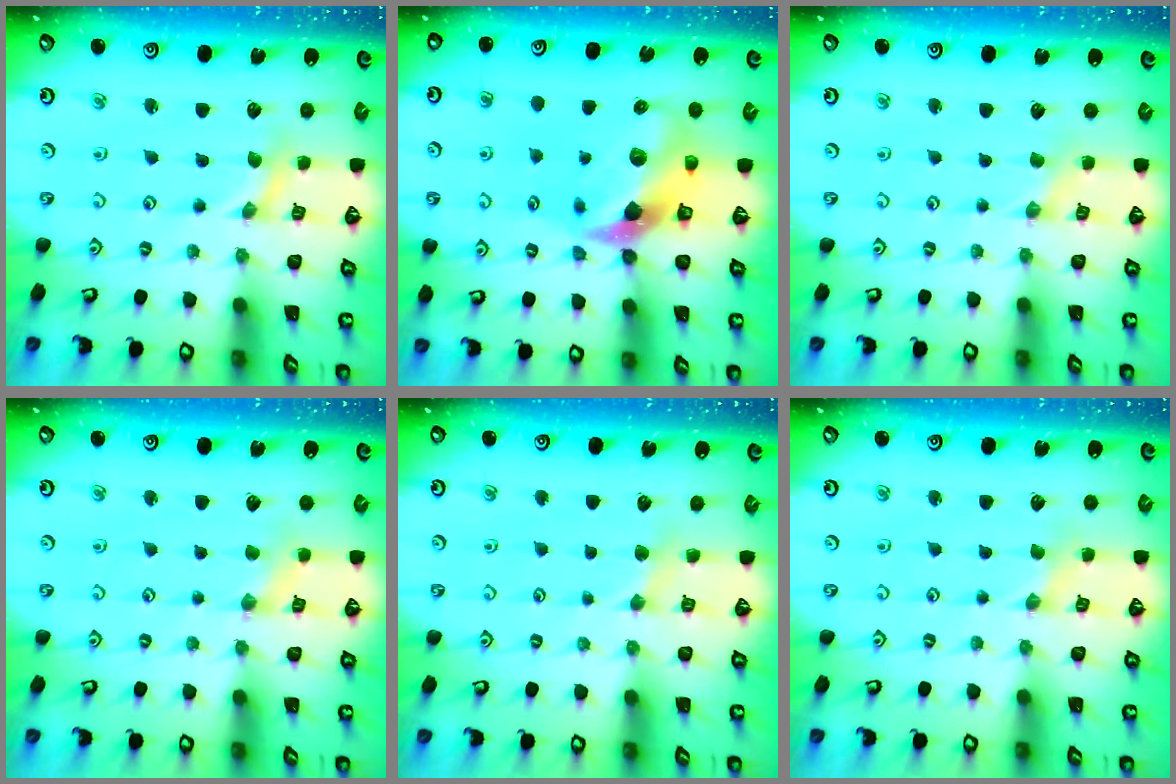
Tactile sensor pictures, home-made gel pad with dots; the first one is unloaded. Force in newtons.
{"total": 12.3, "press": 12.2, "slide": 1.7}
{"total": 0.0}
{"total": 1.0, "press": 1.0, "slide": 0.1}
{"total": 3.1, "press": 3.1, "slide": 0.4}
{"total": 0.0}